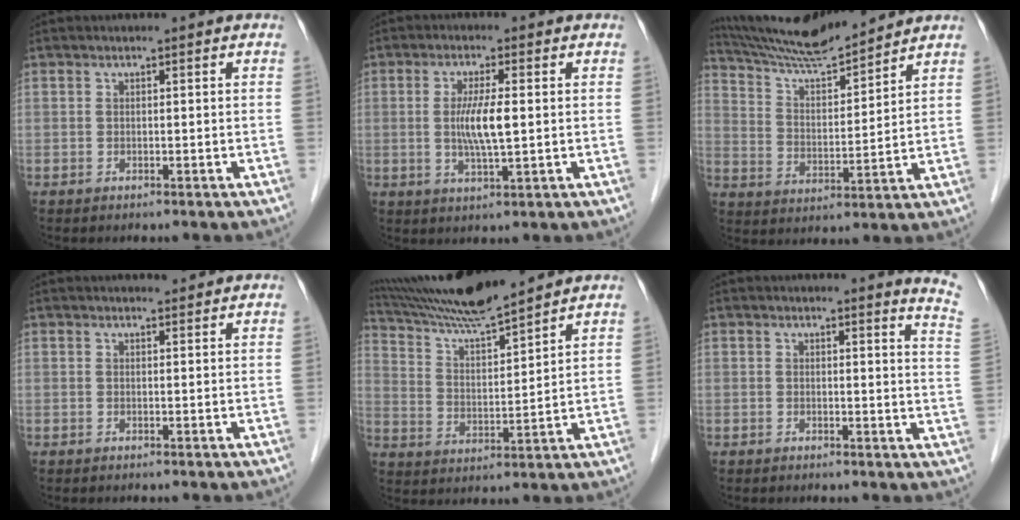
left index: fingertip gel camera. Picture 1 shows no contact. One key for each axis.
{"total": 5.7, "fx": 0.1, "fy": 0.5, "fz": 5.7, "tx": -0.111, "ty": -0.009, "tz": 0.000}
{"total": 12.5, "fx": 12.0, "fy": 0.4, "fz": 3.6, "tx": -0.074, "ty": 0.009, "tz": 0.216}
{"total": 2.0, "fx": 1.9, "fy": 0.2, "fz": 0.5, "tx": -0.009, "ty": 0.004, "tz": 0.028}
{"total": 13.3, "fx": 12.3, "fy": -0.6, "fz": 5.1, "tx": -0.102, "ty": 0.009, "tz": 0.223}
{"total": 5.6, "fx": 5.2, "fy": -1.0, "fz": 1.8, "tx": -0.023, "ty": -0.059, "tz": 0.029}